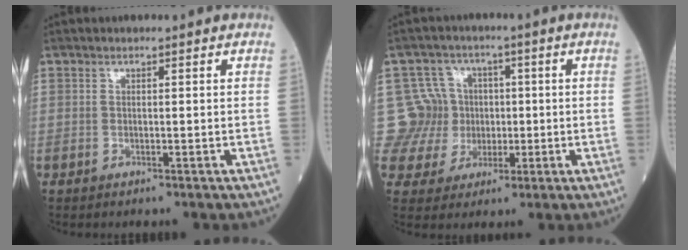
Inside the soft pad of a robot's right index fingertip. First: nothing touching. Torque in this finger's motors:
{"motor_torque": [-0.19, -0.02, -0.16, -0.07]}